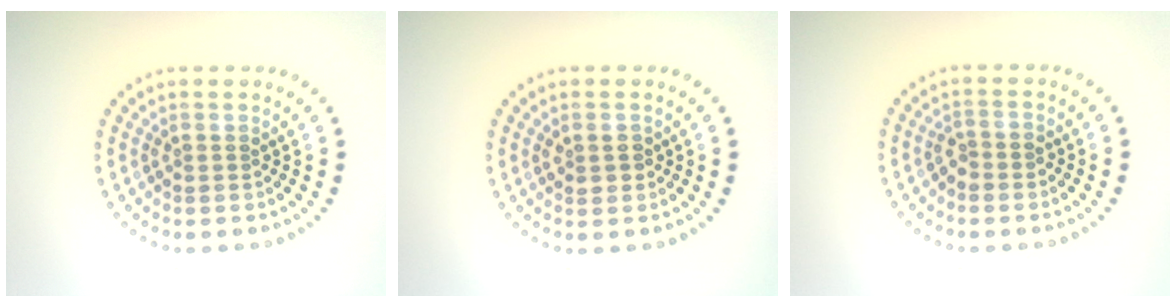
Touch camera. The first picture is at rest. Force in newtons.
{"total": 1.5, "press": 1.4, "slide": 0.4}
{"total": 1.2, "press": 1.1, "slide": 0.6}